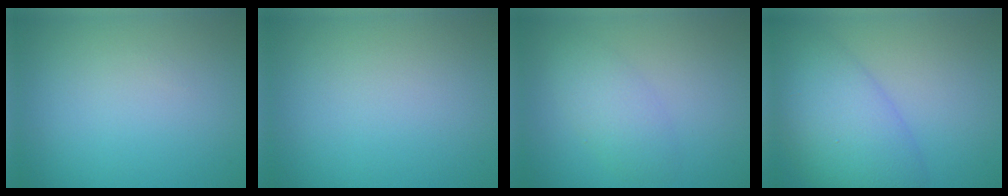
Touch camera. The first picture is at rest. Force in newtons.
{"total": 0.0}
{"total": 2.9, "press": 2.9, "slide": 0.2}
{"total": 8.2, "press": 8.2, "slide": 0.3}